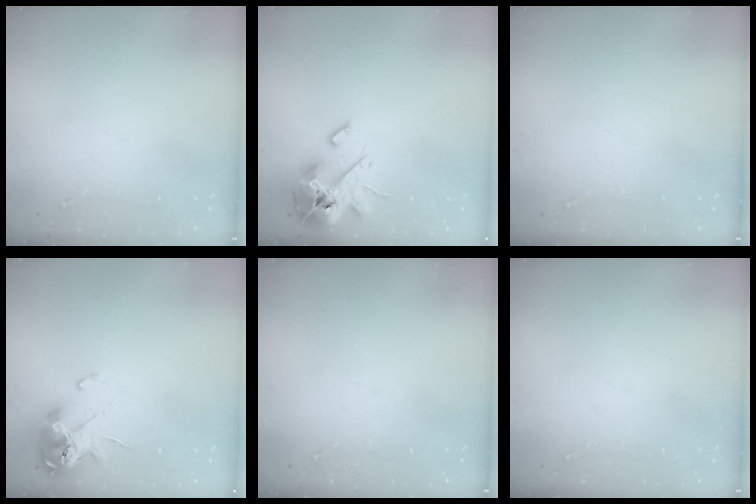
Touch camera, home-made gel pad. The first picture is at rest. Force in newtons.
{"total": 14.9, "press": 14.7, "slide": 2.5}
{"total": 0.0}
{"total": 11.4, "press": 11.3, "slide": 1.8}
{"total": 0.0}
{"total": 0.0}